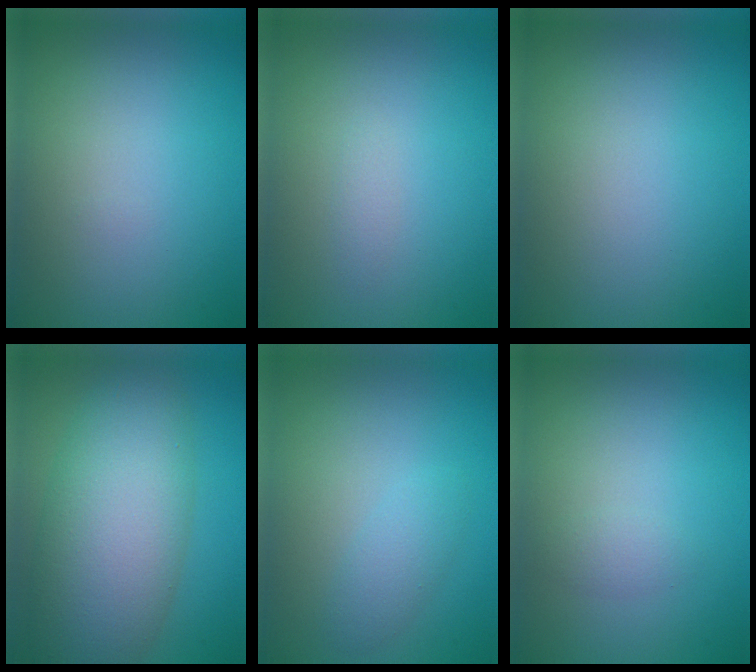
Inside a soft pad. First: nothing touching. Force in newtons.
{"total": 0.6, "press": 0.6, "slide": 0.0}
{"total": 0.0}
{"total": 10.1, "press": 10.1, "slide": 0.3}
{"total": 1.6, "press": 1.6, "slide": 0.0}
{"total": 0.9, "press": 0.9, "slide": 0.0}